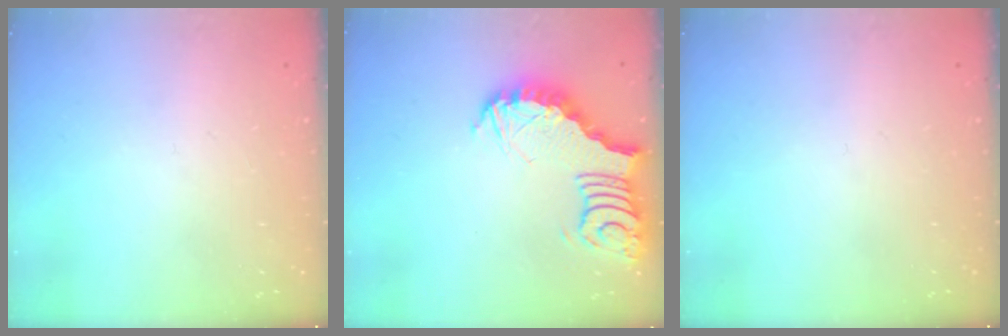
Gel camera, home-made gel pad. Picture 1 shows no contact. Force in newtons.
{"total": 5.9, "press": 5.8, "slide": 1.3}
{"total": 0.0}